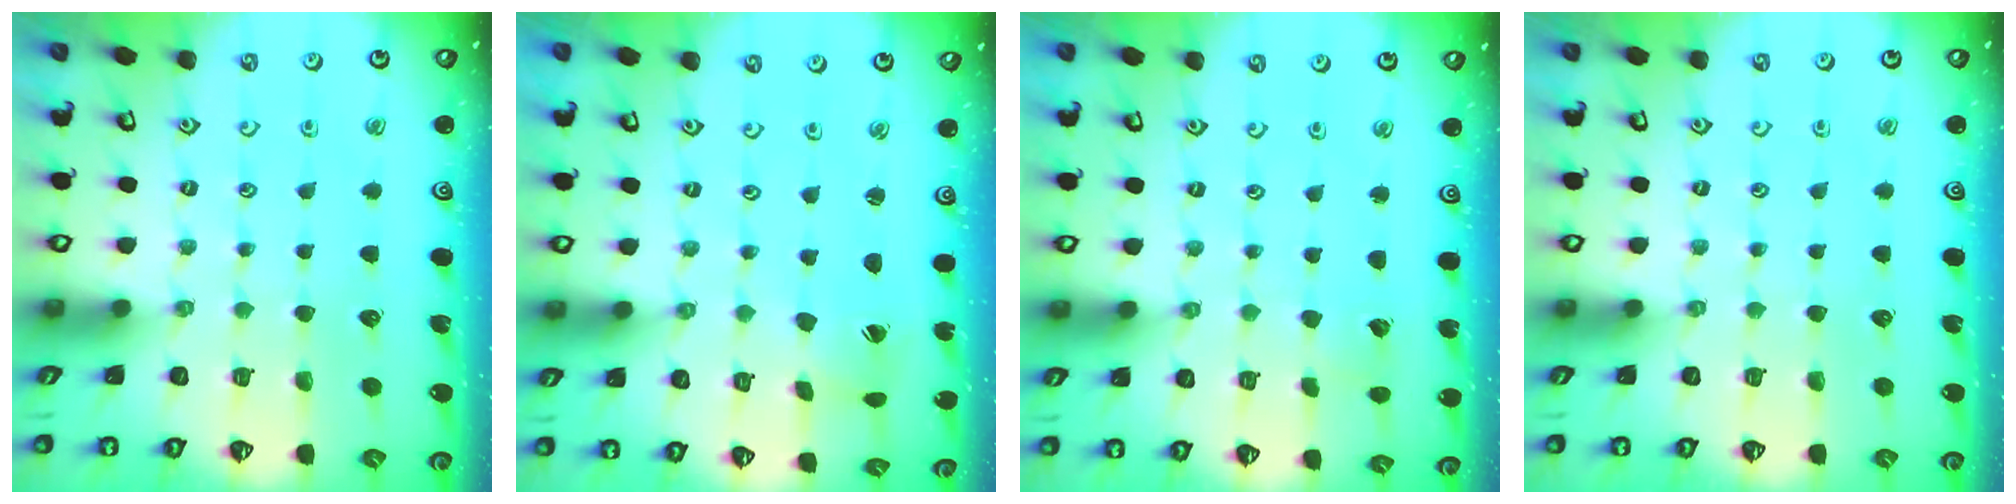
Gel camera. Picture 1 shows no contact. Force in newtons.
{"total": 1.9, "press": 1.8, "slide": 0.2}
{"total": 2.7, "press": 2.7, "slide": 0.3}
{"total": 0.0}